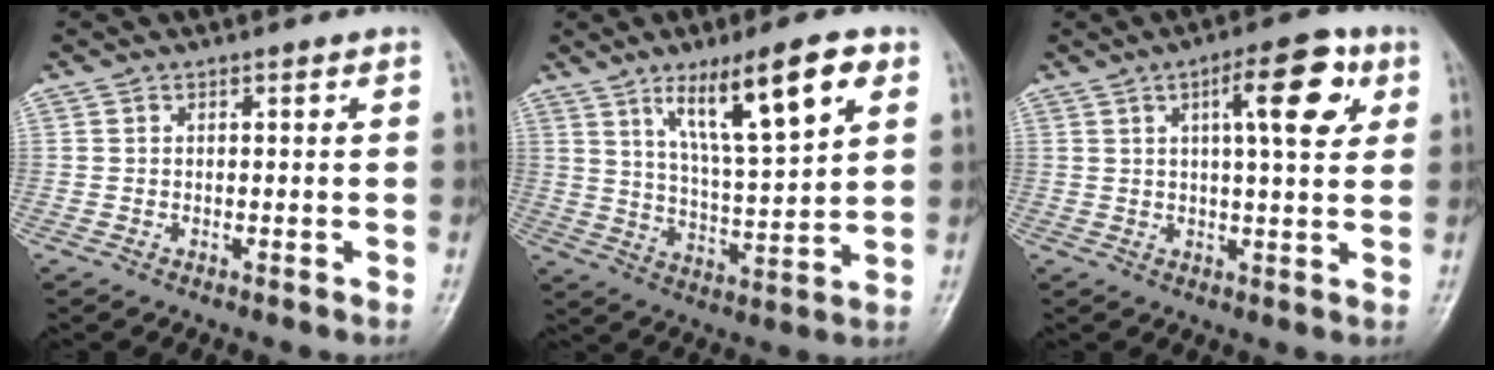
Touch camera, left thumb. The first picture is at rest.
{"total": 14.9, "force": [7.5, 3.4, 12.4], "torque": [-0.193, -0.030, 0.131]}
{"total": 10.4, "force": [3.8, 3.4, 9.1], "torque": [-0.111, -0.004, 0.050]}